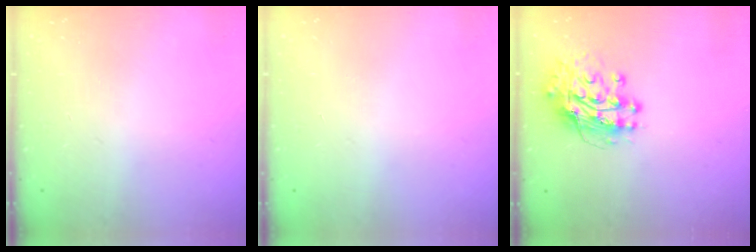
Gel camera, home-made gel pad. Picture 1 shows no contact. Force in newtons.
{"total": 0.0}
{"total": 12.8, "press": 12.7, "slide": 1.1}